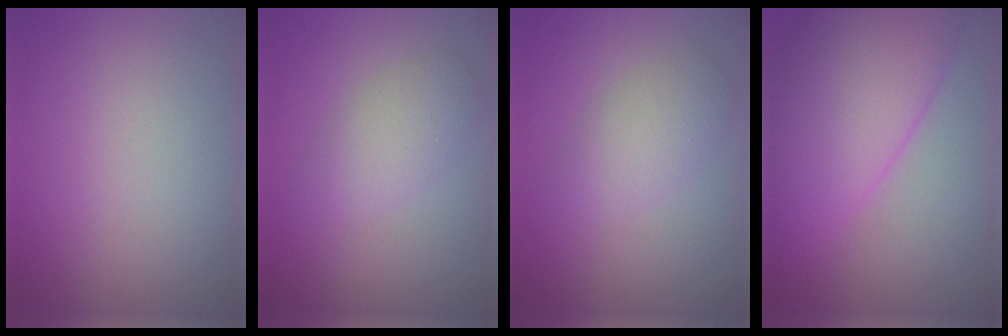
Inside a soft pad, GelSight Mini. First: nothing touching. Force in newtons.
{"total": 2.9, "press": 2.9, "slide": 0.2}
{"total": 2.9, "press": 2.9, "slide": 0.2}
{"total": 10.9, "press": 10.9, "slide": 0.3}